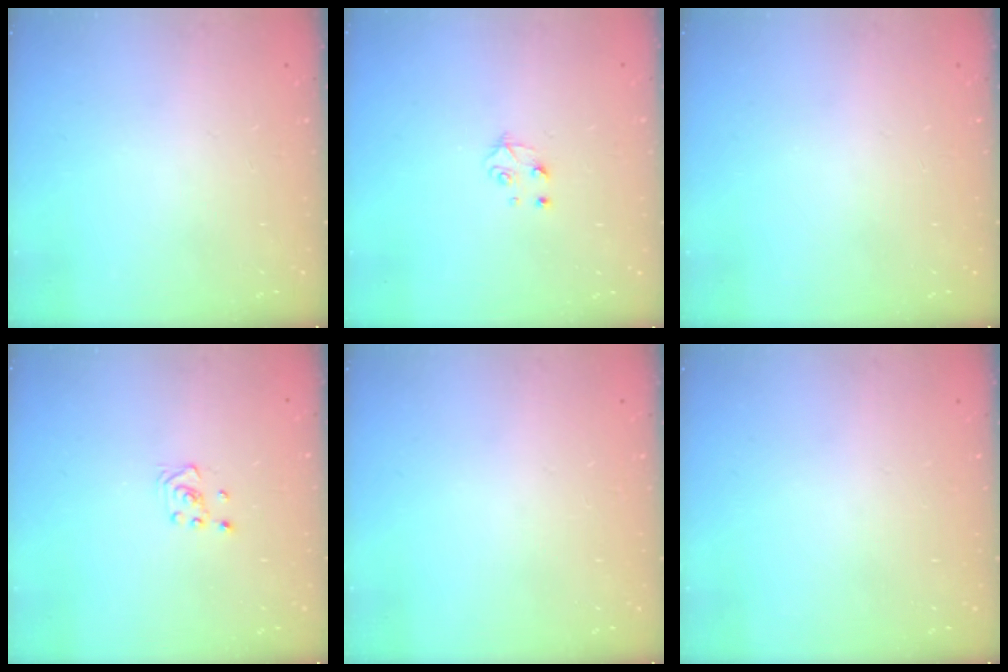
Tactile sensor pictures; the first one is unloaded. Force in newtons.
{"total": 4.3, "press": 4.3, "slide": 0.5}
{"total": 0.0}
{"total": 2.6, "press": 2.4, "slide": 1.0}
{"total": 0.0}
{"total": 0.0}